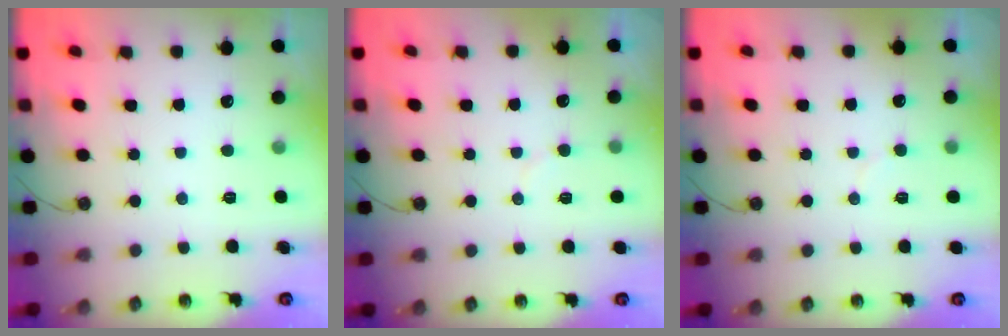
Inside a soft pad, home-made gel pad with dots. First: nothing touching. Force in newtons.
{"total": 3.6, "press": 3.6, "slide": 0.3}
{"total": 3.8, "press": 3.8, "slide": 0.4}